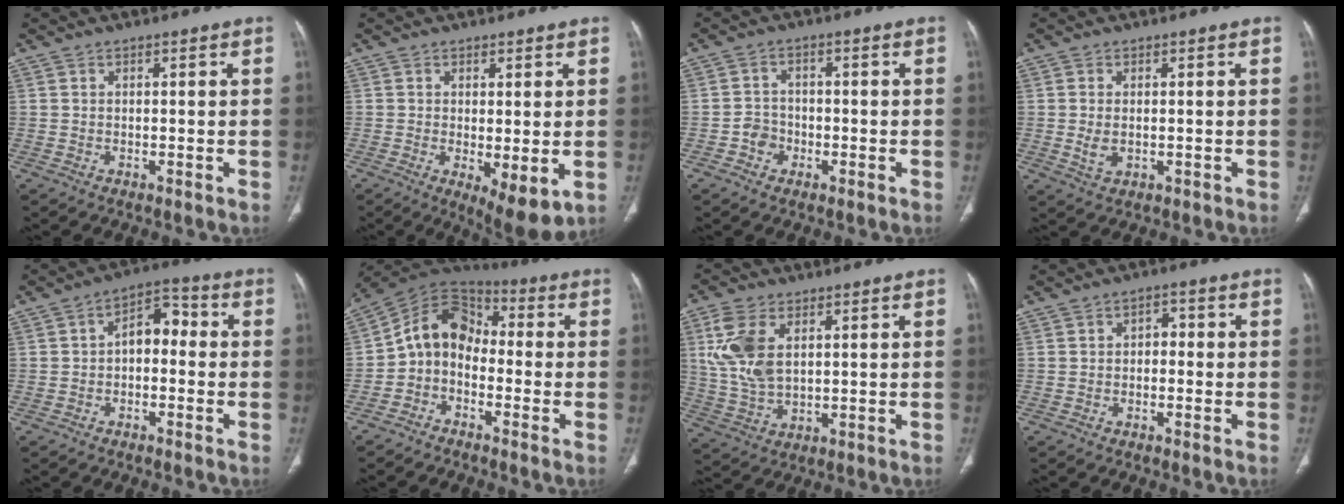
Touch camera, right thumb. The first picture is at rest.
{"total": 7.3, "force": [-1.3, 2.5, 6.8], "torque": [-0.104, -0.026, -0.013]}
{"total": 3.5, "force": [-1.4, 3.0, 1.2], "torque": [-0.003, 0.013, -0.031]}
{"total": 3.2, "force": [-0.2, 1.9, 2.5], "torque": [-0.054, -0.007, 0.001]}
{"total": 6.7, "force": [-0.5, 4.3, 5.1], "torque": [-0.058, 0.034, -0.021]}
{"total": 10.2, "force": [-2.3, 7.7, 6.3], "torque": [-0.095, 0.062, -0.060]}
{"total": 10.3, "force": [2.9, 5.8, 8.0], "torque": [-0.174, -0.004, 0.064]}
{"total": 2.4, "force": [-0.4, 1.7, 1.6], "torque": [-0.008, 0.013, -0.015]}